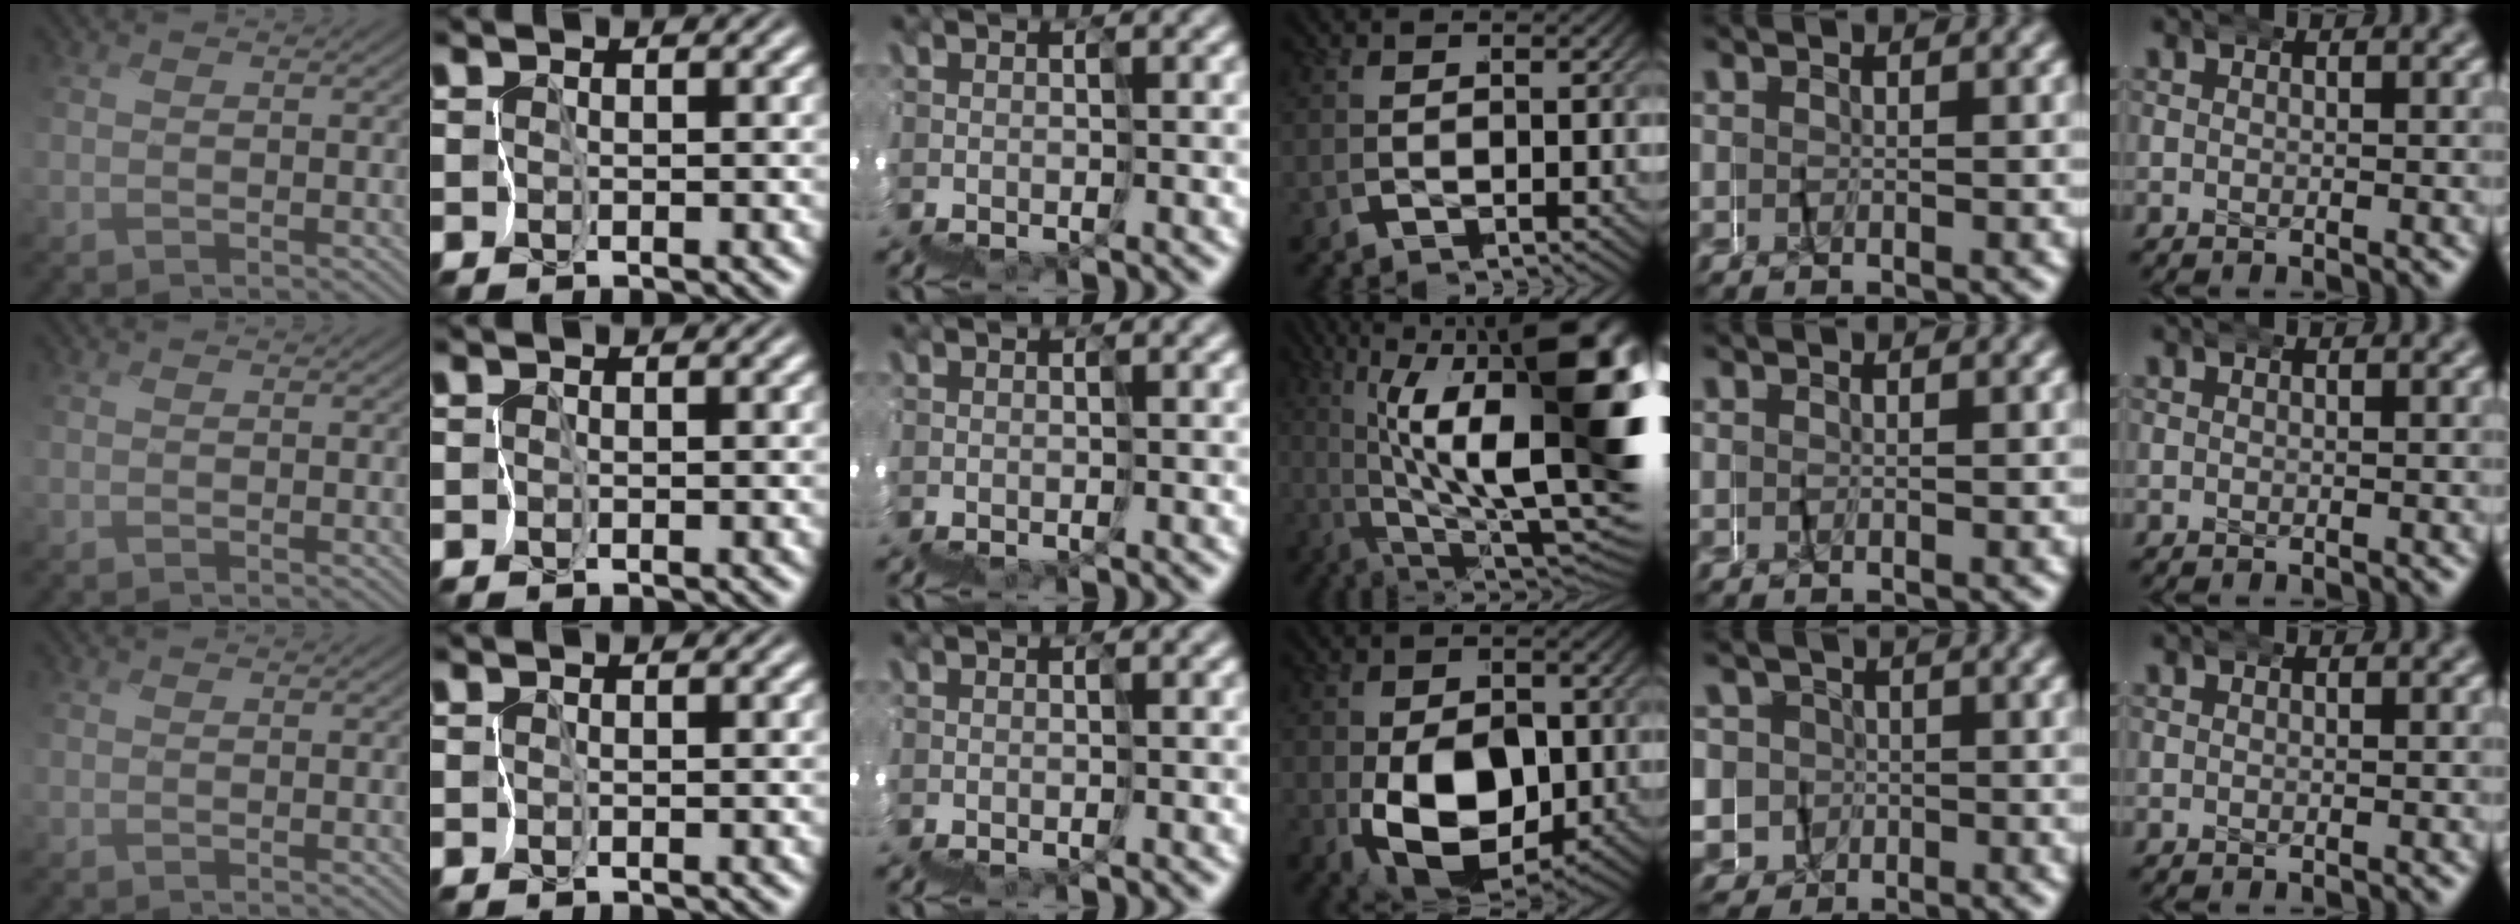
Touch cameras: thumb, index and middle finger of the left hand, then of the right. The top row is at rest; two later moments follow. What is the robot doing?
{"motion": "wrap", "object": "felt sheet"}